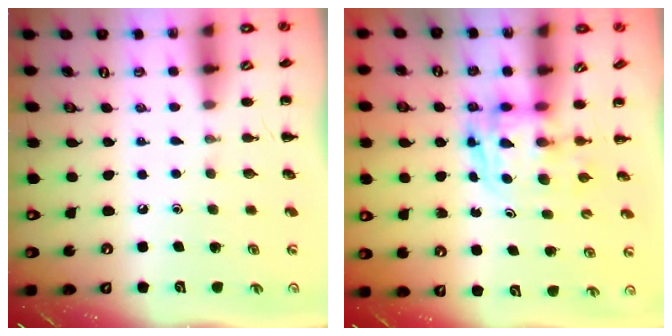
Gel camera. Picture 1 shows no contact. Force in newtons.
{"total": 2.6, "press": 2.6, "slide": 0.2}